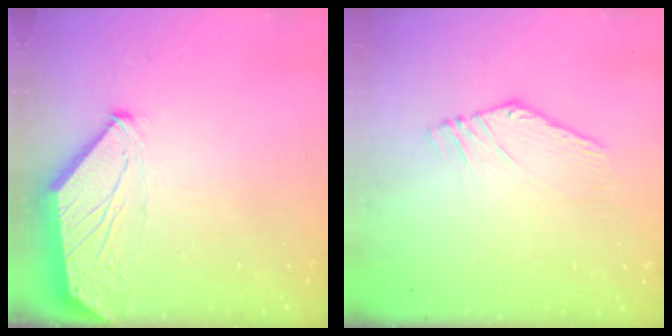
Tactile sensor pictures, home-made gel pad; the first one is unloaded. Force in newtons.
{"total": 1.8, "press": 1.7, "slide": 0.2}